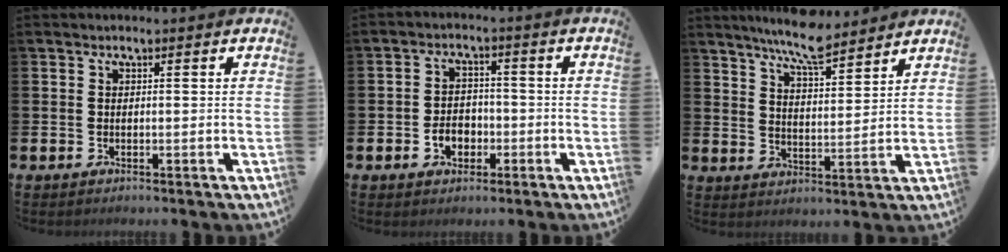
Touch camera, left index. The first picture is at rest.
{"total": 3.6, "force": [-1.4, 2.7, 1.9], "torque": [-0.031, 0.002, -0.032]}
{"total": 7.7, "force": [7.1, 0.9, 2.7], "torque": [-0.071, -0.034, 0.128]}